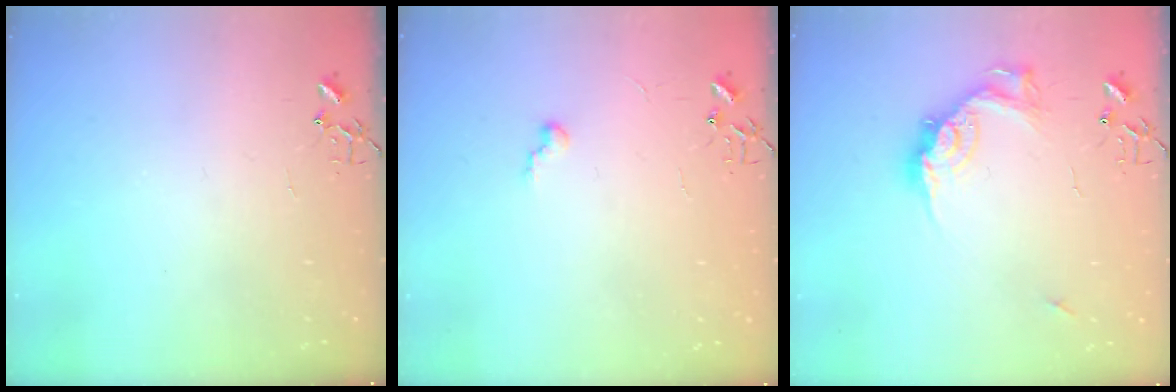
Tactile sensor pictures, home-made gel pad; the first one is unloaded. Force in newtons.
{"total": 5.7, "press": 5.7, "slide": 0.5}
{"total": 14.5, "press": 14.5, "slide": 1.2}